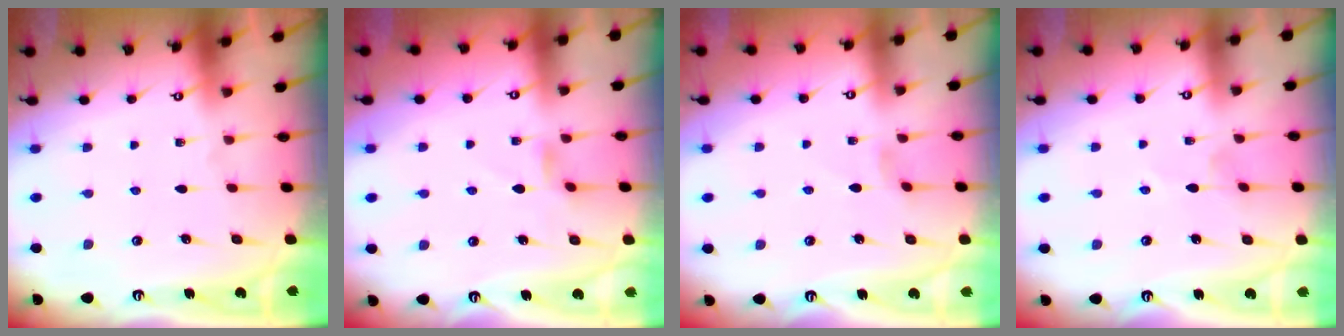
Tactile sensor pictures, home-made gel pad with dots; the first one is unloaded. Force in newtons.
{"total": 2.7, "press": 2.6, "slide": 0.4}
{"total": 0.0}
{"total": 0.7, "press": 0.6, "slide": 0.2}